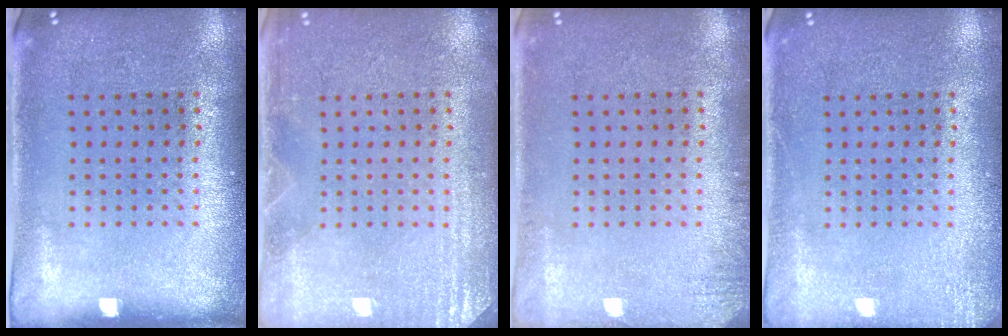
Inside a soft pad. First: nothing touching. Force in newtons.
{"total": 2.7, "press": 2.7, "slide": 0.3}
{"total": 1.4, "press": 1.4, "slide": 0.2}
{"total": 1.7, "press": 1.7, "slide": 0.3}